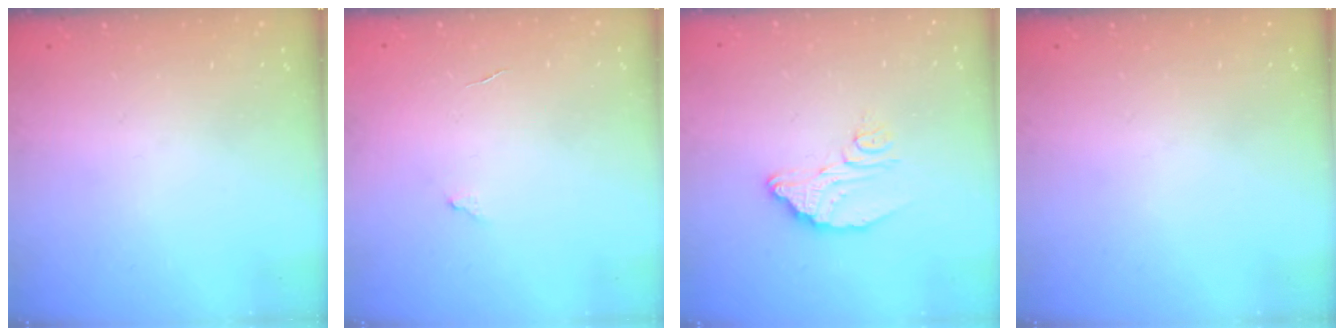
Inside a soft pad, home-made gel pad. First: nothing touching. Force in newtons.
{"total": 3.0, "press": 3.0, "slide": 0.3}
{"total": 9.4, "press": 9.4, "slide": 0.7}
{"total": 0.0}